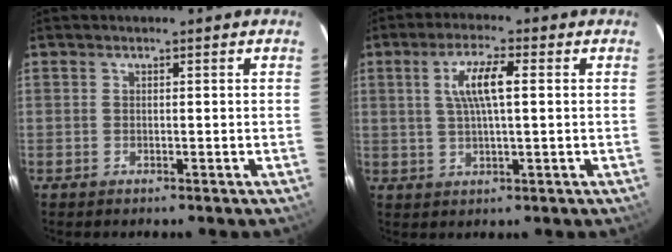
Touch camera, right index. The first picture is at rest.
{"total": 6.7, "force": [1.4, 1.3, 6.4], "torque": [-0.122, 0.006, 0.029]}